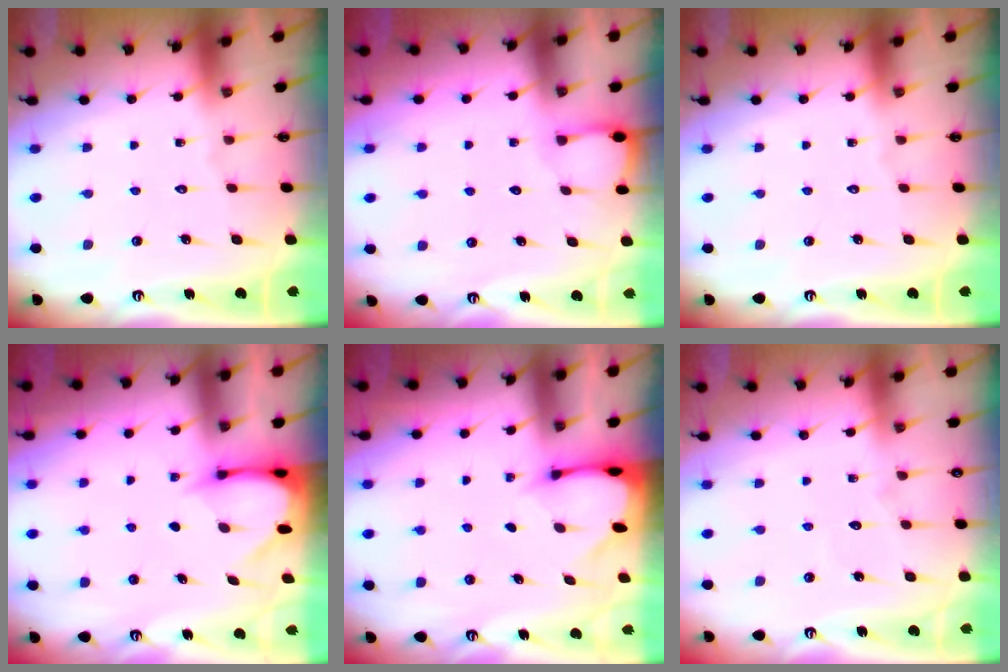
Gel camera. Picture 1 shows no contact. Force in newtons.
{"total": 2.5, "press": 2.4, "slide": 0.4}
{"total": 0.0}
{"total": 3.3, "press": 3.3, "slide": 0.3}
{"total": 2.1, "press": 2.1, "slide": 0.1}
{"total": 3.0, "press": 3.0, "slide": 0.3}